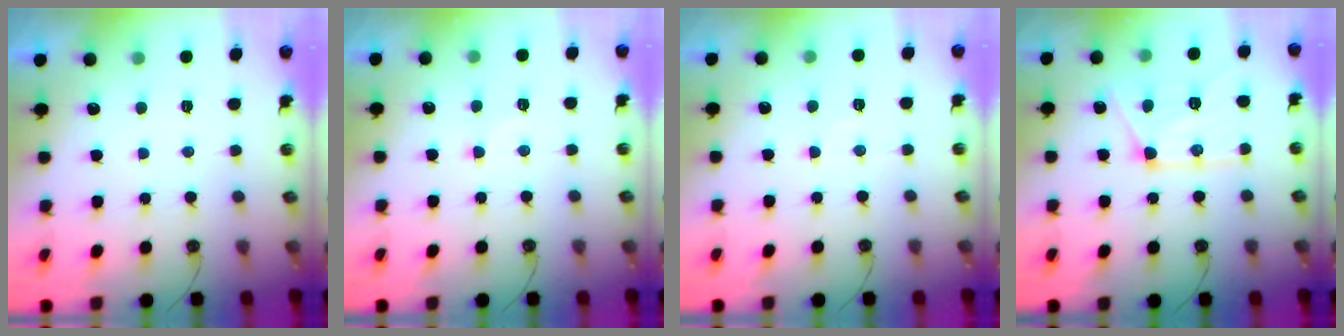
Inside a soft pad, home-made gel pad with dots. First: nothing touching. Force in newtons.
{"total": 6.3, "press": 6.3, "slide": 0.6}
{"total": 3.2, "press": 3.2, "slide": 0.6}
{"total": 14.9, "press": 14.8, "slide": 1.1}